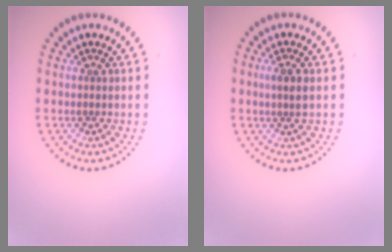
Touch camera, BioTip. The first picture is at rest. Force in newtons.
{"total": 1.9, "press": 1.6, "slide": 0.9}